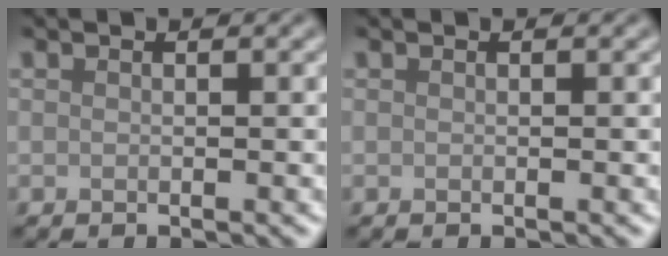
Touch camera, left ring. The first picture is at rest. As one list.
[{"total": 0.0}]